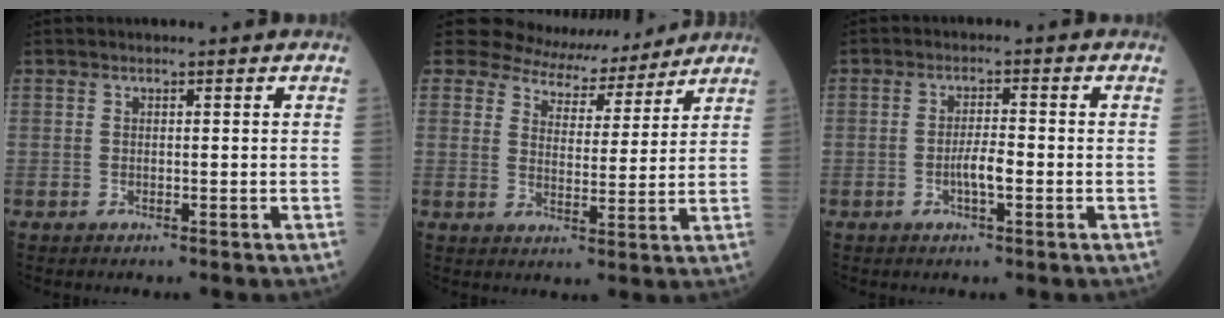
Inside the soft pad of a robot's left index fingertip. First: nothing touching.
{"total": 9.6, "force": [8.9, 3.5, 1.2], "torque": [-0.019, 0.008, 0.126]}
{"total": 3.3, "force": [-1.0, 0.6, 3.0], "torque": [-0.058, 0.003, -0.020]}